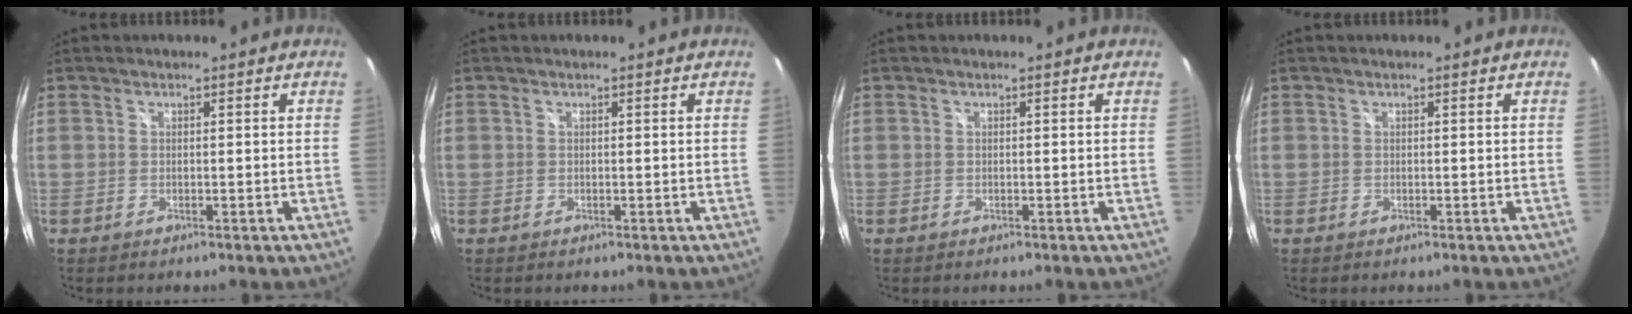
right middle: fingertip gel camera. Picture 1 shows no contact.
{"total": 0.0}
{"total": 0.0}
{"total": 0.0}